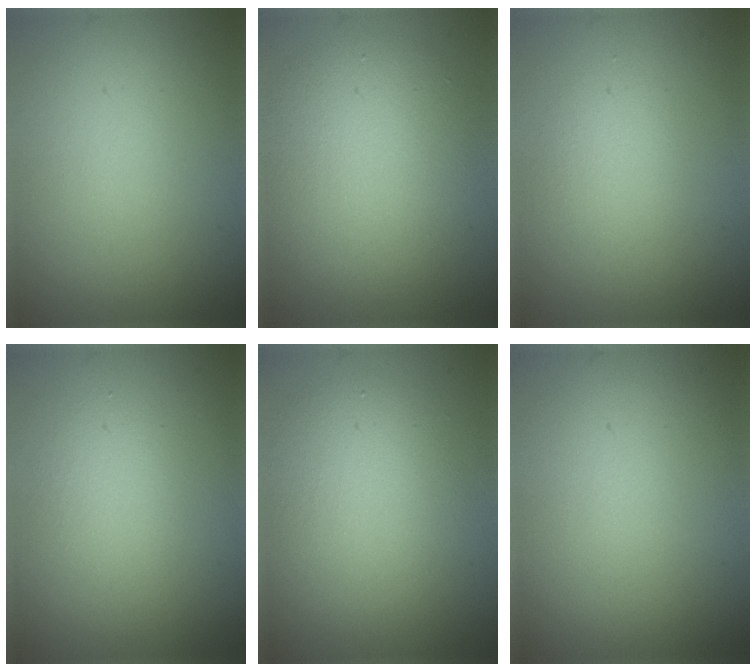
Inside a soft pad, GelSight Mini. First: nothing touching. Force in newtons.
{"total": 5.9, "press": 5.9, "slide": 0.6}
{"total": 1.6, "press": 1.6, "slide": 0.1}
{"total": 1.9, "press": 1.9, "slide": 0.1}
{"total": 4.6, "press": 4.6, "slide": 0.3}
{"total": 0.0}